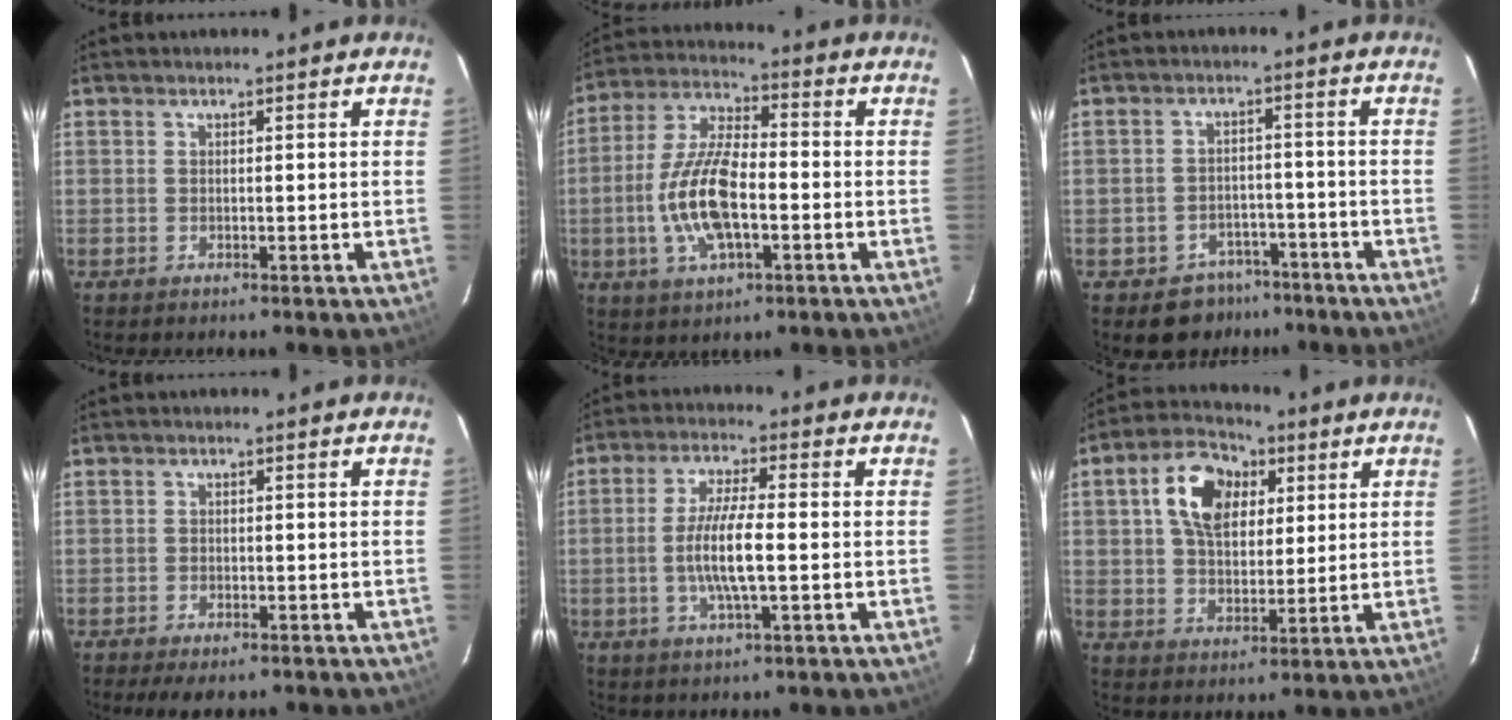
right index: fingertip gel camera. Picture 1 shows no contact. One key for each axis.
{"total": 13.7, "fx": -3.1, "fy": 5.5, "fz": 12.2, "tx": -0.257, "ty": 0.002, "tz": -0.060}
{"total": 6.9, "fx": -5.1, "fy": 4.5, "fz": 0.9, "tx": -0.025, "ty": 0.026, "tz": -0.061}
{"total": 5.6, "fx": -4.4, "fy": 1.9, "fz": 2.8, "tx": -0.063, "ty": -0.016, "tz": -0.066}
{"total": 8.4, "fx": -1.4, "fy": 1.3, "fz": 8.2, "tx": -0.159, "ty": -0.002, "tz": -0.030}
{"total": 11.6, "fx": 3.8, "fy": 7.5, "fz": 8.0, "tx": -0.147, "ty": 0.032, "tz": 0.065}